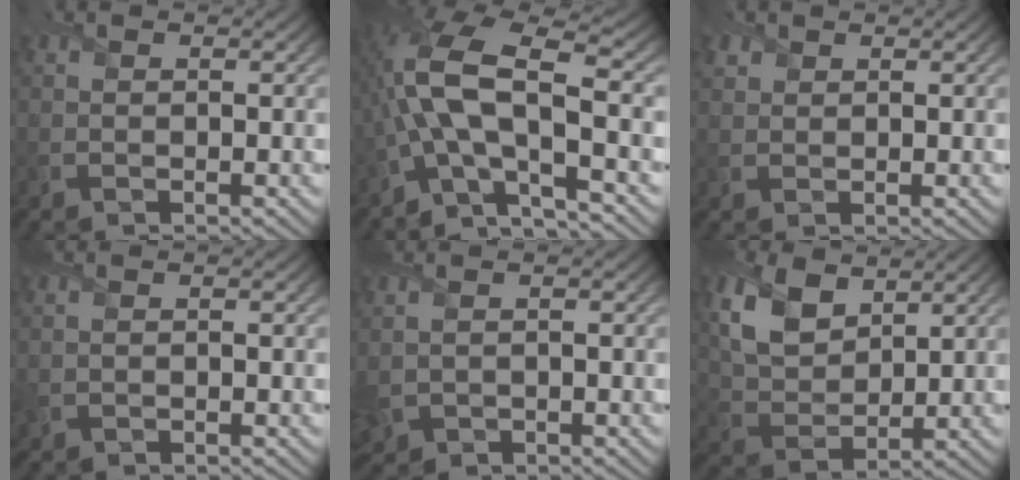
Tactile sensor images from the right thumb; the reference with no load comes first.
{"total": 13.3, "force": [-2.3, 5.0, 12.1], "torque": [-0.273, 0.010, -0.054]}
{"total": 1.5, "force": [1.1, 1.0, 0.1], "torque": [-0.005, 0.003, 0.025]}
{"total": 0.8, "force": [0.1, 0.6, 0.4], "torque": [-0.015, -0.002, 0.005]}
{"total": 2.8, "force": [-0.3, 2.2, 1.7], "torque": [-0.051, -0.014, 0.001]}
{"total": 8.8, "force": [4.5, 5.4, 5.3], "torque": [-0.142, 0.001, 0.085]}